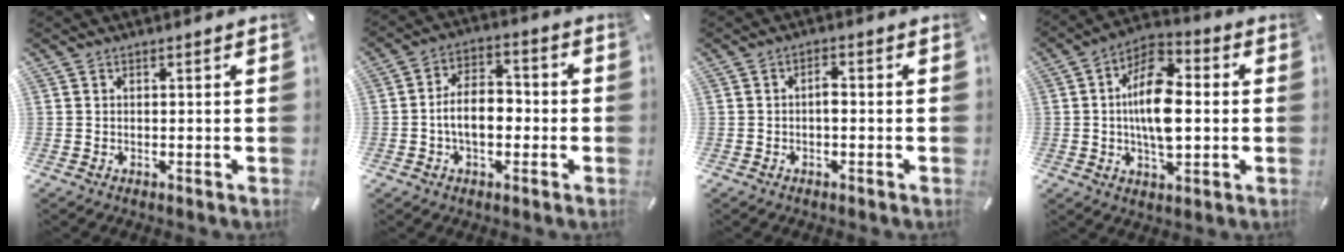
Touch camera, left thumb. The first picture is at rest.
{"total": 9.0, "force": [-2.1, 5.8, 6.5], "torque": [-0.116, 0.018, -0.037]}
{"total": 2.5, "force": [-0.6, 1.2, 2.1], "torque": [-0.041, 0.007, -0.012]}
{"total": 13.8, "force": [-0.2, 7.5, 11.6], "torque": [-0.220, 0.005, -0.004]}